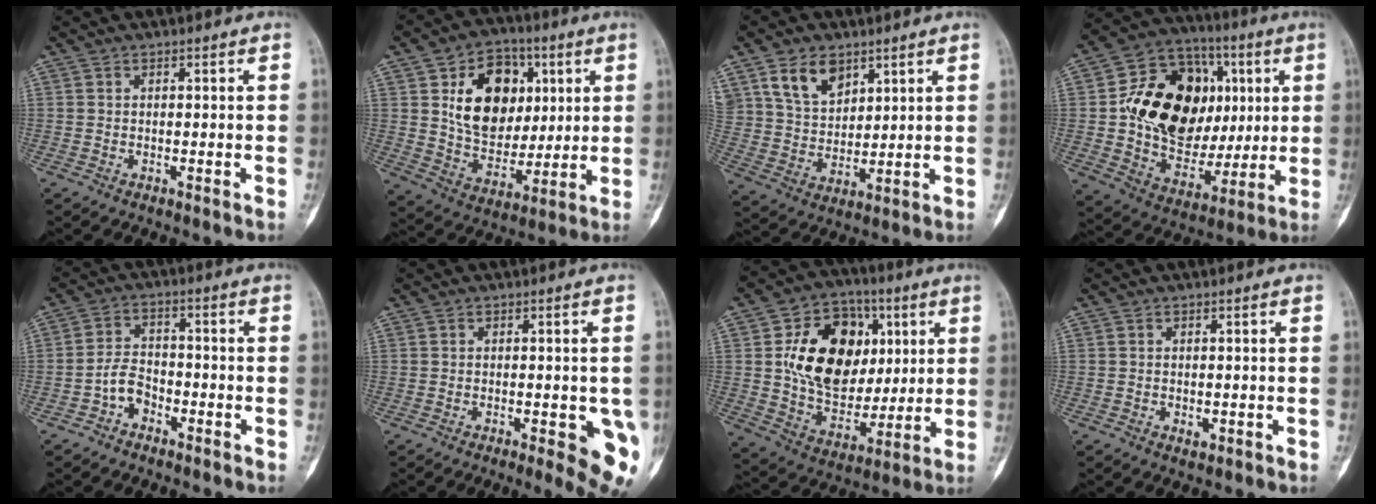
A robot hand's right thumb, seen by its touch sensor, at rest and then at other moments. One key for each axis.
{"total": 17.6, "fx": 4.6, "fy": 13.0, "fz": 10.9, "tx": -0.130, "ty": -0.009, "tz": 0.084}
{"total": 9.8, "fx": 5.5, "fy": 6.5, "fz": 4.9, "tx": -0.064, "ty": -0.027, "tz": 0.110}
{"total": 25.1, "fx": 3.6, "fy": 18.0, "fz": 17.0, "tx": -0.254, "ty": 0.010, "tz": 0.070}
{"total": 5.2, "fx": -2.9, "fy": 3.5, "fz": 2.5, "tx": -0.028, "ty": 0.031, "tz": -0.061}
{"total": 10.2, "fx": -2.7, "fy": 3.3, "fz": 9.2, "tx": -0.100, "ty": -0.014, "tz": -0.027}
{"total": 21.3, "fx": 4.1, "fy": 15.5, "fz": 14.1, "tx": -0.199, "ty": 0.000, "tz": 0.076}
{"total": 1.6, "fx": -0.7, "fy": 1.0, "fz": 0.9, "tx": -0.005, "ty": 0.003, "tz": -0.007}